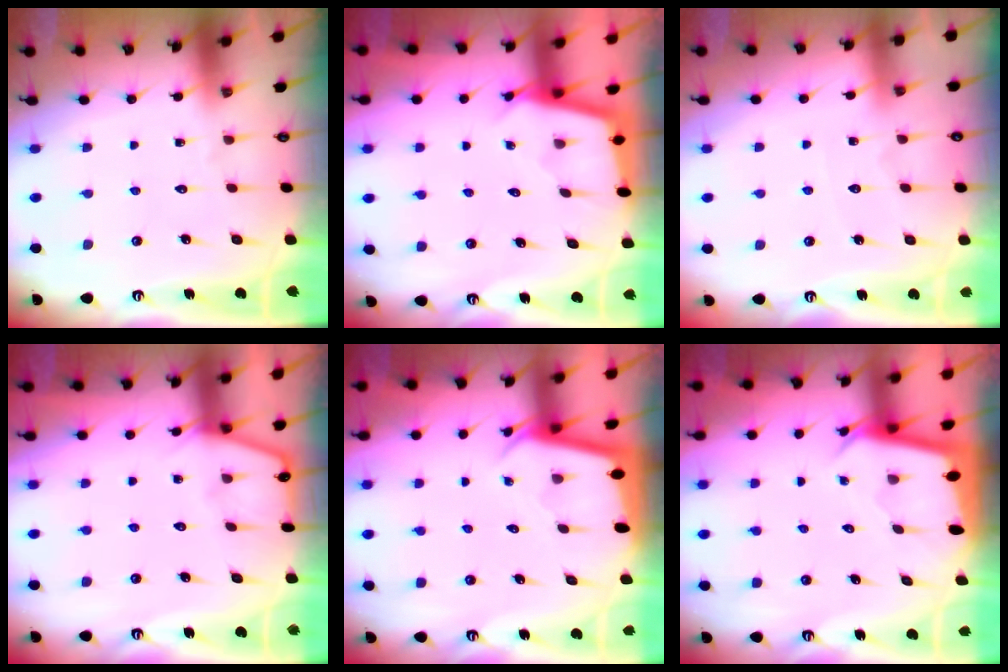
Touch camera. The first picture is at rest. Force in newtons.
{"total": 2.5, "press": 2.5, "slide": 0.2}
{"total": 3.5, "press": 3.4, "slide": 0.5}
{"total": 2.7, "press": 2.6, "slide": 0.4}
{"total": 2.2, "press": 2.2, "slide": 0.1}
{"total": 2.5, "press": 2.5, "slide": 0.0}